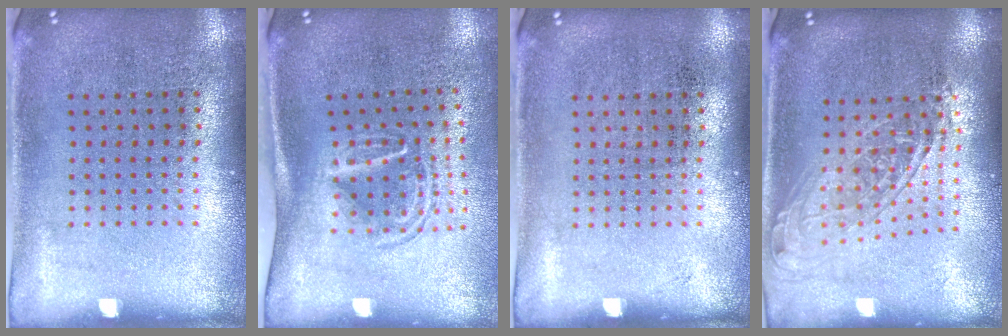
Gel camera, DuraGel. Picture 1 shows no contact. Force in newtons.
{"total": 1.6, "press": 1.1, "slide": 1.2}
{"total": 0.0}
{"total": 1.5, "press": 1.3, "slide": 0.8}